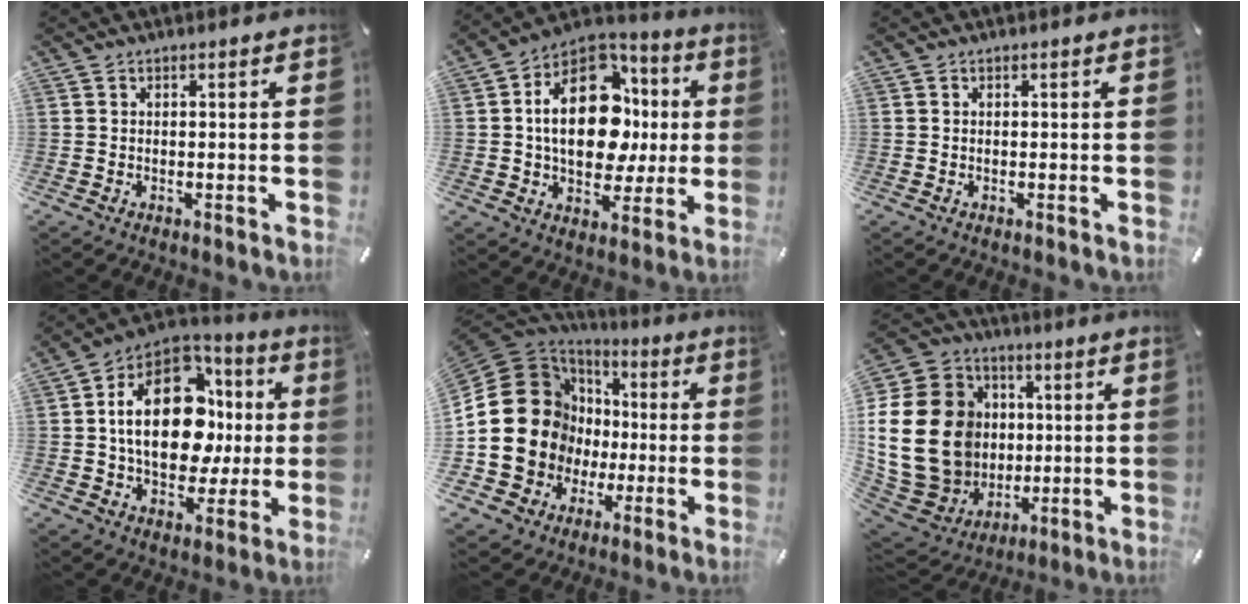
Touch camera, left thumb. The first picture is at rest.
{"total": 22.2, "force": [2.0, 14.6, 16.6], "torque": [-0.282, -0.001, 0.035]}
{"total": 0.0}
{"total": 23.4, "force": [2.4, 15.0, 17.8], "torque": [-0.312, -0.006, 0.042]}
{"total": 23.2, "force": [0.1, 20.0, 11.7], "torque": [-0.250, -0.020, 0.035]}
{"total": 26.5, "force": [1.6, 21.8, 15.0], "torque": [-0.306, -0.004, 0.068]}